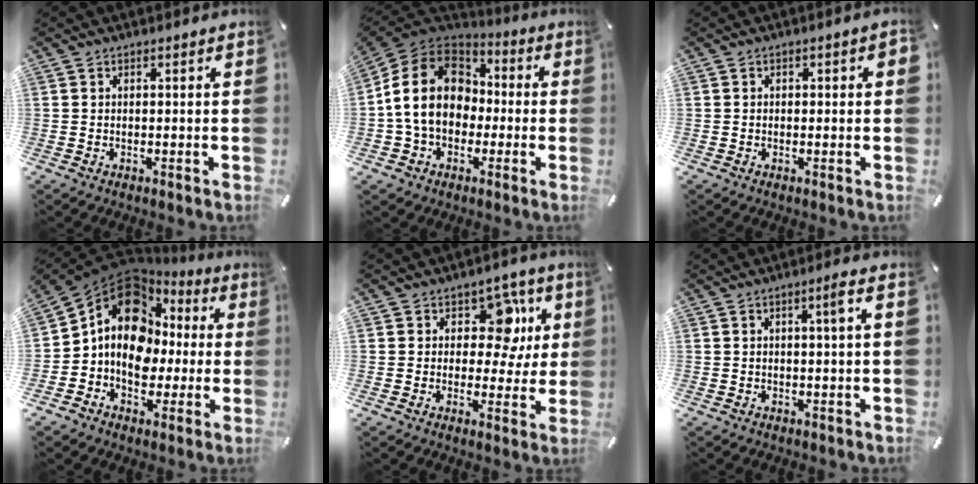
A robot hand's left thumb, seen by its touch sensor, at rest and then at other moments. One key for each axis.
{"total": 16.2, "fx": -1.1, "fy": 13.6, "fz": 8.8, "tx": -0.187, "ty": 0.025, "tz": -0.019}
{"total": 1.1, "fx": -0.2, "fy": 0.6, "fz": 0.9, "tx": -0.016, "ty": 0.002, "tz": -0.005}
{"total": 14.4, "fx": 0.6, "fy": 12.2, "fz": 7.6, "tx": -0.147, "ty": -0.010, "tz": 0.015}
{"total": 12.7, "fx": 4.2, "fy": 8.5, "fz": 8.5, "tx": -0.107, "ty": -0.019, "tz": 0.073}
{"total": 3.1, "fx": 0.6, "fy": -0.1, "fz": 3.0, "tx": -0.051, "ty": -0.004, "tz": 0.005}